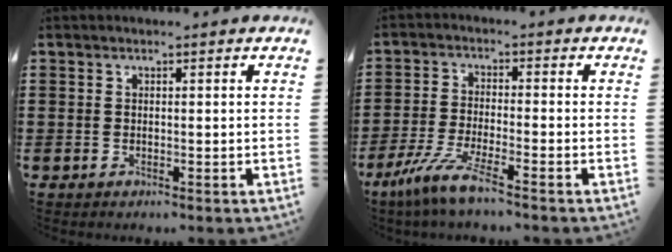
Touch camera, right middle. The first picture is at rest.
{"total": 6.5, "force": [-4.8, 0.0, 4.4], "torque": [-0.110, -0.024, -0.098]}